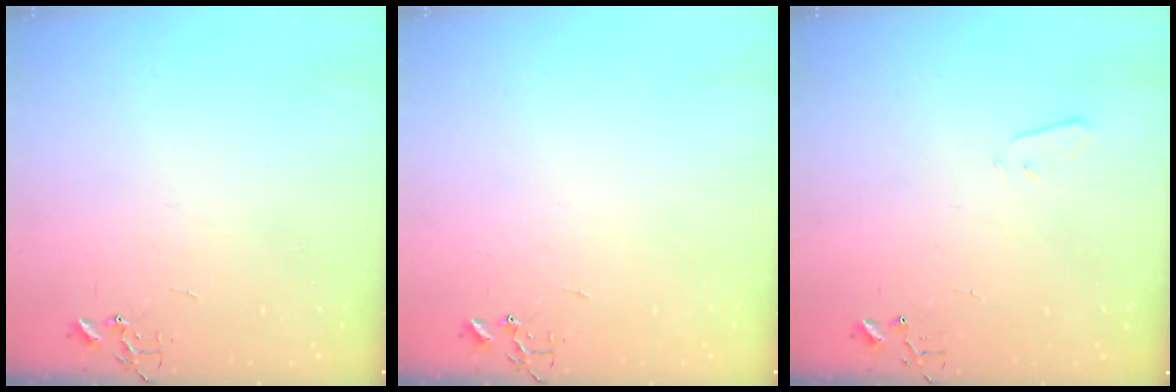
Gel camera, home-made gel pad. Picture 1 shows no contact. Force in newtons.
{"total": 0.0}
{"total": 1.9, "press": 1.9, "slide": 0.4}